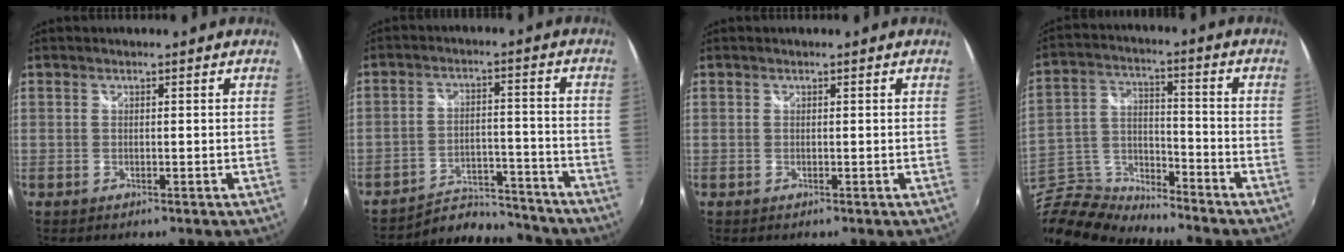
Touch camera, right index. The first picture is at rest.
{"total": 13.2, "force": [-12.6, 3.2, 2.2], "torque": [-0.048, 0.021, -0.178]}
{"total": 0.0}
{"total": 17.0, "force": [-15.0, 5.2, 6.0], "torque": [-0.161, -0.012, -0.286]}